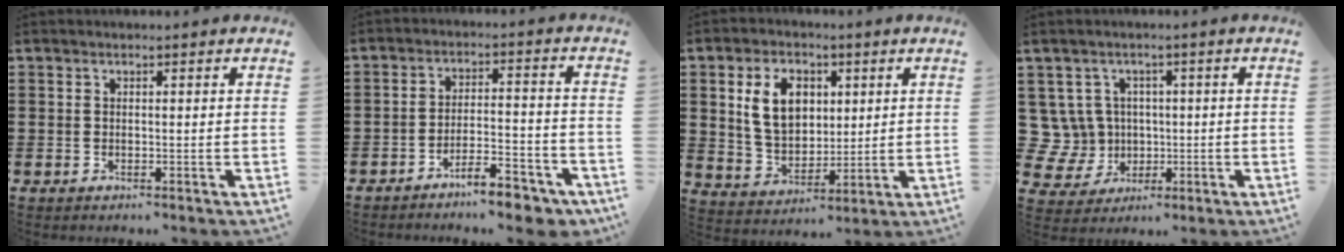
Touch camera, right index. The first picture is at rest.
{"total": 7.6, "force": [-6.7, 1.1, 3.4], "torque": [-0.046, 0.014, -0.123]}
{"total": 9.1, "force": [2.3, 6.4, 6.0], "torque": [-0.136, 0.010, 0.035]}
{"total": 6.9, "force": [0.6, 6.6, 1.8], "torque": [-0.095, 0.002, 0.012]}